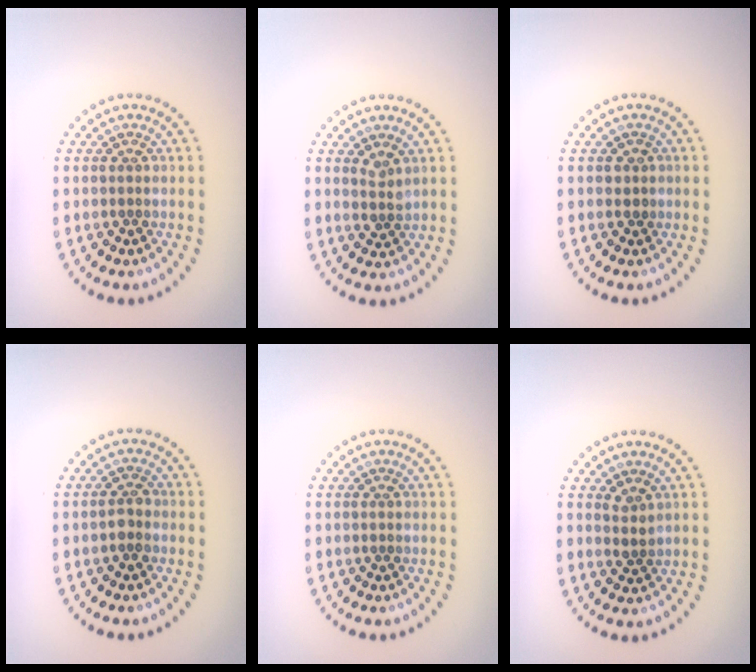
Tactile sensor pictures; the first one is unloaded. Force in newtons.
{"total": 1.3, "press": 1.1, "slide": 0.8}
{"total": 0.9, "press": 0.9, "slide": 0.2}
{"total": 1.6, "press": 1.6, "slide": 0.4}
{"total": 0.0}
{"total": 1.2, "press": 0.9, "slide": 0.8}